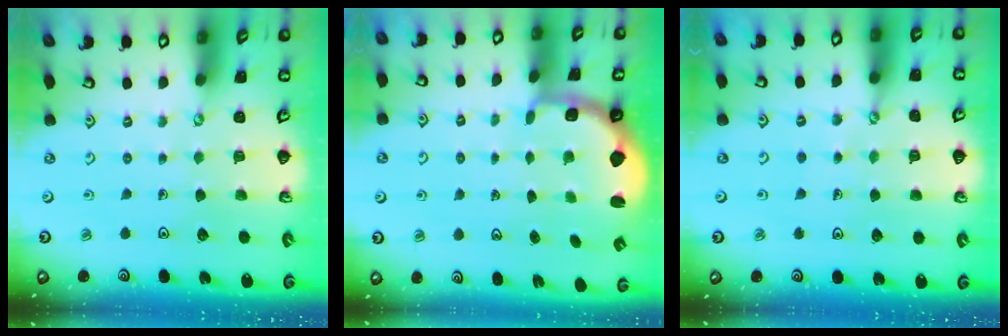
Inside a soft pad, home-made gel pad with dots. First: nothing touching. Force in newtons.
{"total": 2.1, "press": 1.3, "slide": 1.6}
{"total": 1.6, "press": 1.6, "slide": 0.1}